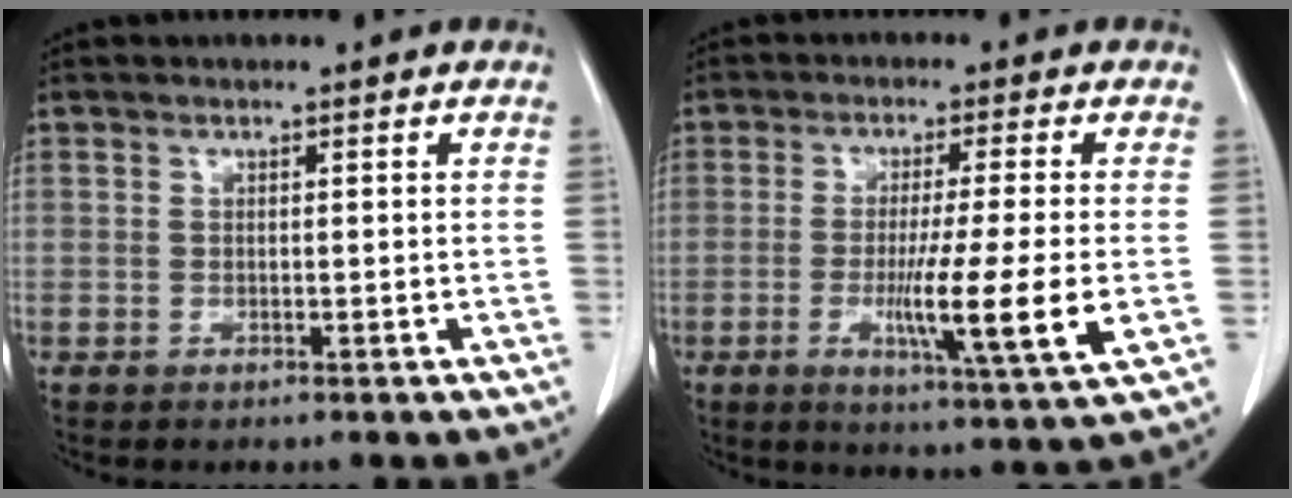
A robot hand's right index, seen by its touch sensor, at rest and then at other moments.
{"total": 11.5, "force": [-2.2, -1.0, 11.2], "torque": [-0.190, -0.036, -0.043]}